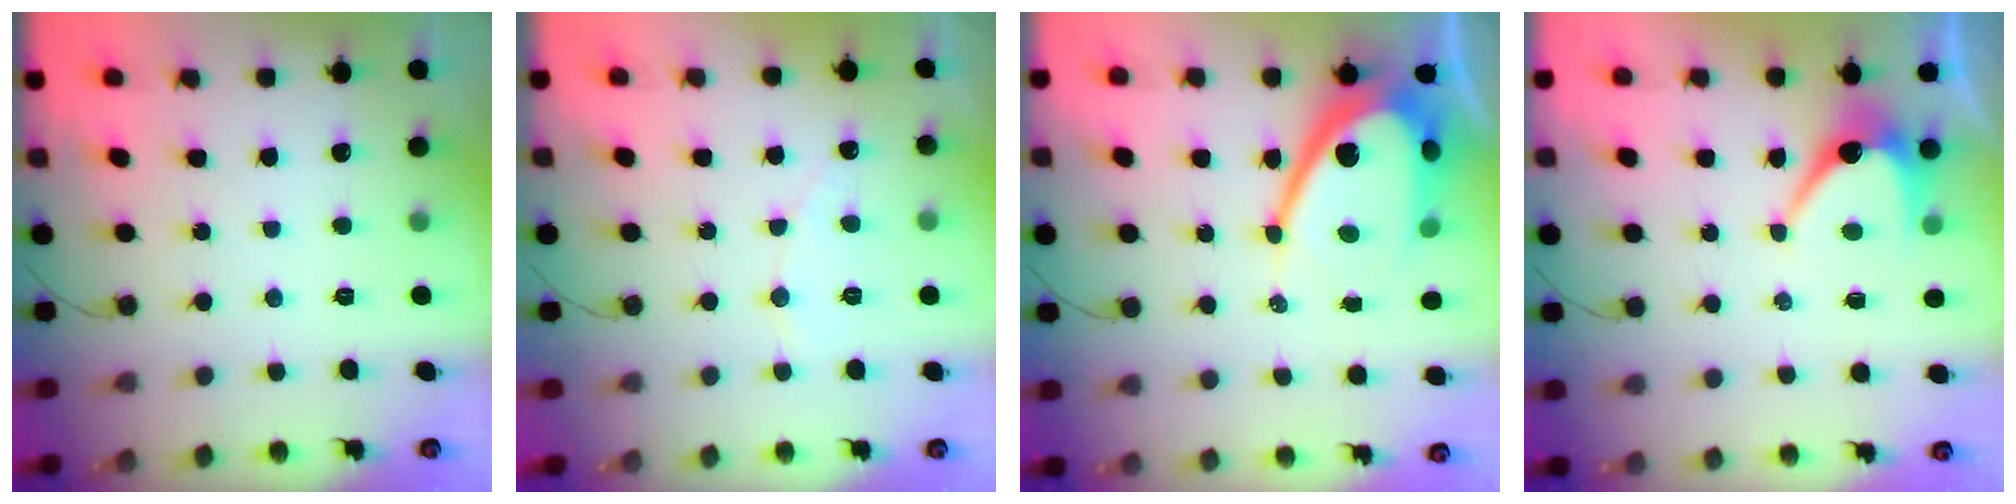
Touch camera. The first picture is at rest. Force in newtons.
{"total": 3.9, "press": 3.8, "slide": 0.3}
{"total": 17.2, "press": 17.2, "slide": 1.5}
{"total": 7.4, "press": 7.3, "slide": 0.8}